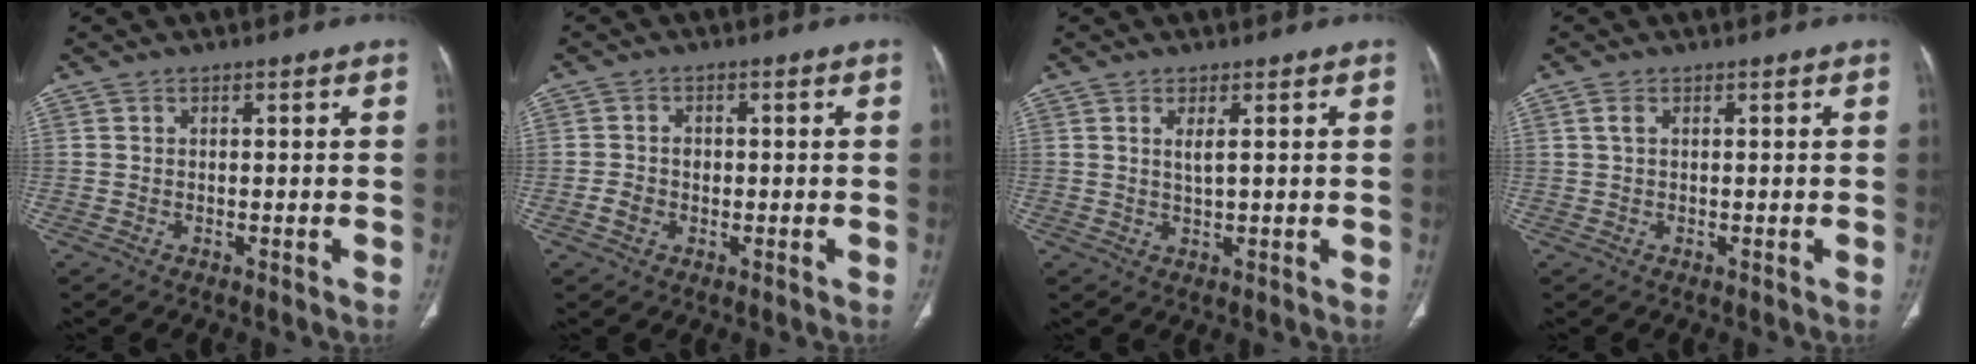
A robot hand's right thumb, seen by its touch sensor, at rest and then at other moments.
{"total": 2.9, "force": [-0.6, 2.4, 1.5], "torque": [-0.023, 0.012, -0.007]}
{"total": 2.2, "force": [0.8, 0.4, 2.0], "torque": [-0.042, -0.008, 0.018]}
{"total": 1.2, "force": [0.4, 0.6, 1.0], "torque": [-0.026, 0.009, 0.010]}